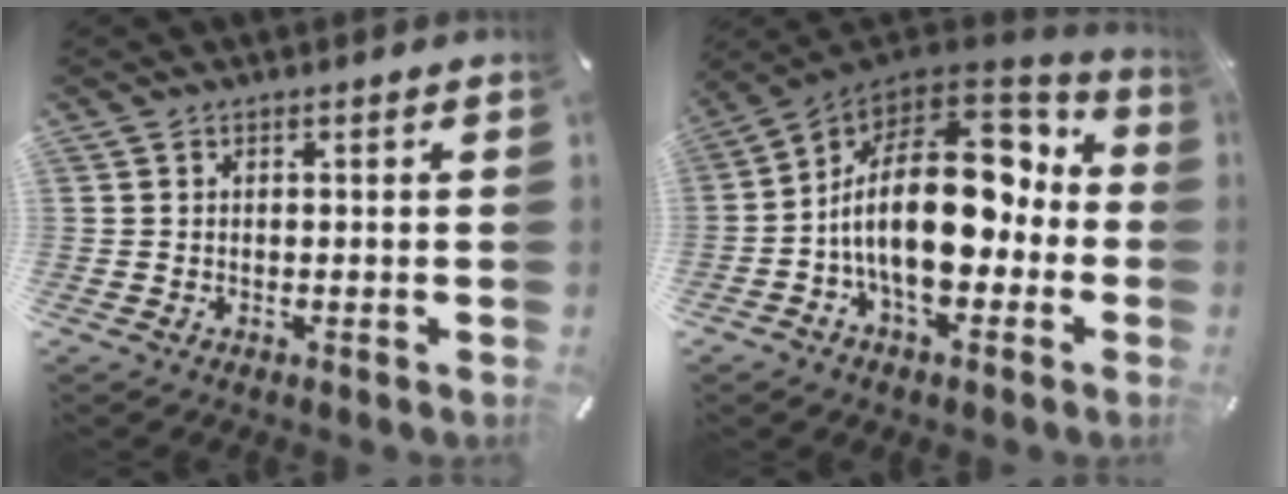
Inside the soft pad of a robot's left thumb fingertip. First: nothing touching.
{"total": 24.3, "force": [0.4, 13.7, 20.1], "torque": [-0.362, -0.002, 0.012]}